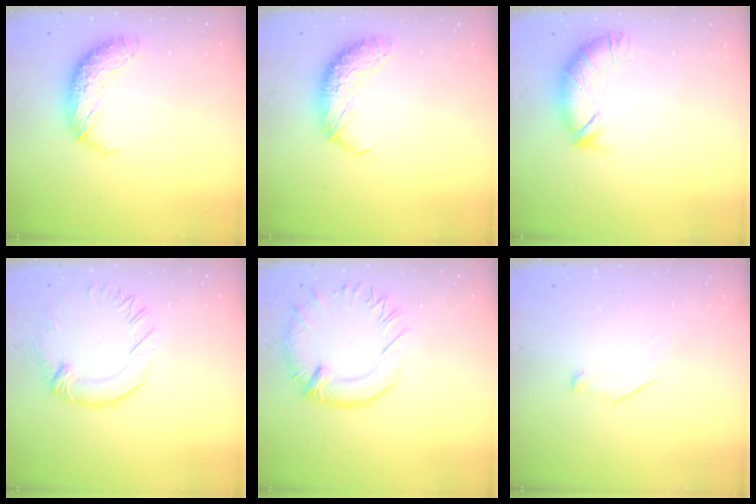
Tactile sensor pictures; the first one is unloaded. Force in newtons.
{"total": 0.0}
{"total": 2.9, "press": 2.8, "slide": 0.9}
{"total": 1.1, "press": 0.3, "slide": 1.0}
{"total": 2.6, "press": 2.1, "slide": 1.5}
{"total": 7.5, "press": 7.4, "slide": 0.7}